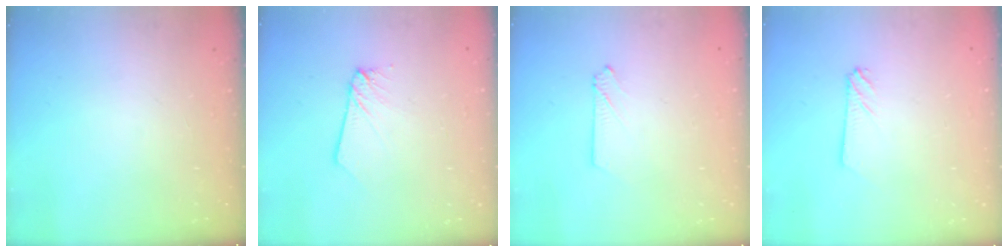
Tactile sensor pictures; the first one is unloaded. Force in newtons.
{"total": 2.3, "press": 2.3, "slide": 0.2}
{"total": 2.1, "press": 2.1, "slide": 0.2}
{"total": 2.7, "press": 2.7, "slide": 0.3}